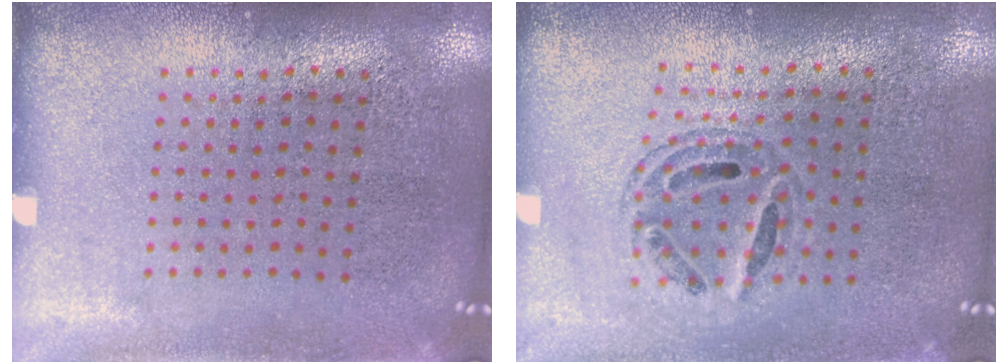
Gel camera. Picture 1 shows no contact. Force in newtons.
{"total": 0.8, "press": 0.7, "slide": 0.2}